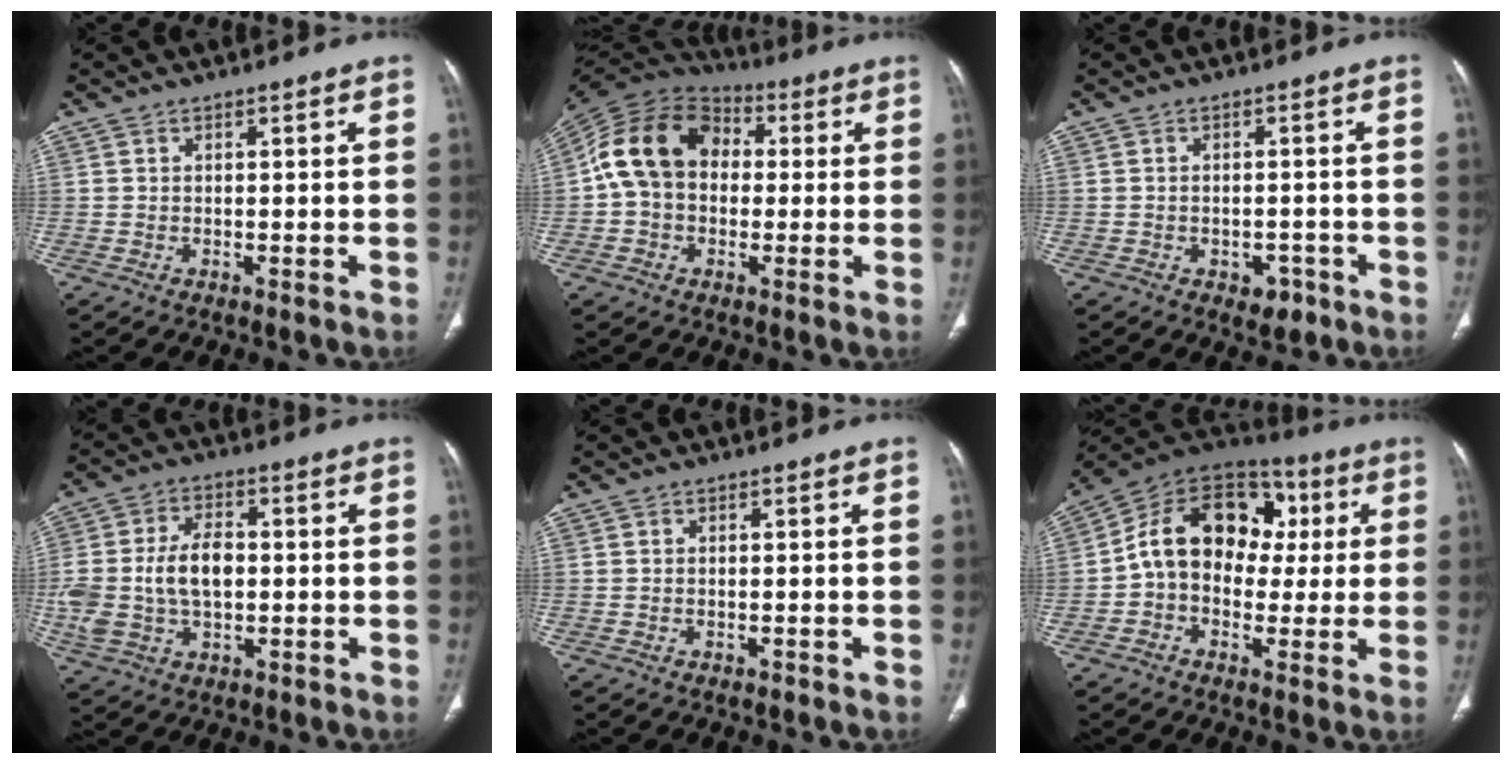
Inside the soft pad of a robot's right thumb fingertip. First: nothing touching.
{"total": 14.9, "force": [1.0, 11.4, 9.4], "torque": [-0.157, 0.036, 0.005]}
{"total": 3.5, "force": [-2.0, 2.2, 1.8], "torque": [-0.009, 0.011, -0.020]}
{"total": 11.6, "force": [-0.4, 7.4, 8.9], "torque": [-0.174, 0.019, -0.003]}
{"total": 0.0}
{"total": 17.1, "force": [1.3, 12.8, 11.3], "torque": [-0.146, 0.048, 0.008]}